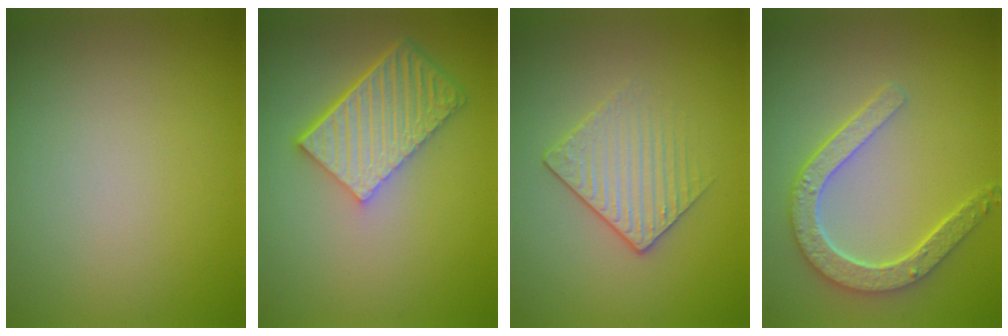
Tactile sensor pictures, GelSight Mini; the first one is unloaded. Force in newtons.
{"total": 6.2, "press": 4.3, "slide": 4.5}
{"total": 2.1, "press": 1.8, "slide": 1.1}
{"total": 4.6, "press": 3.8, "slide": 2.7}